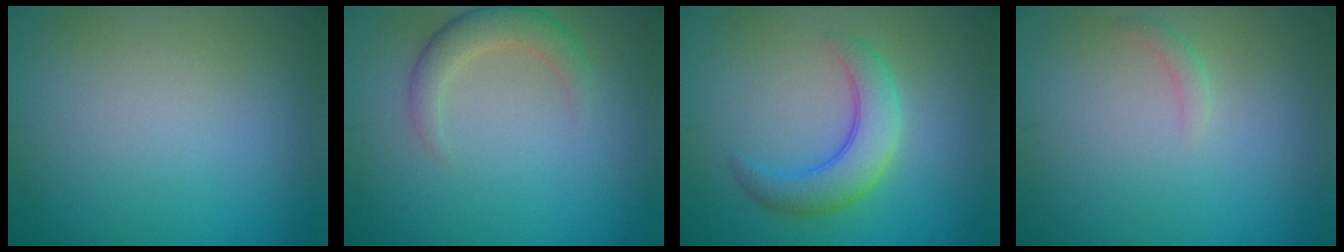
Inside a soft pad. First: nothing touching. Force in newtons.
{"total": 2.7, "press": 2.7, "slide": 0.2}
{"total": 4.3, "press": 4.3, "slide": 0.2}
{"total": 0.8, "press": 0.8, "slide": 0.1}